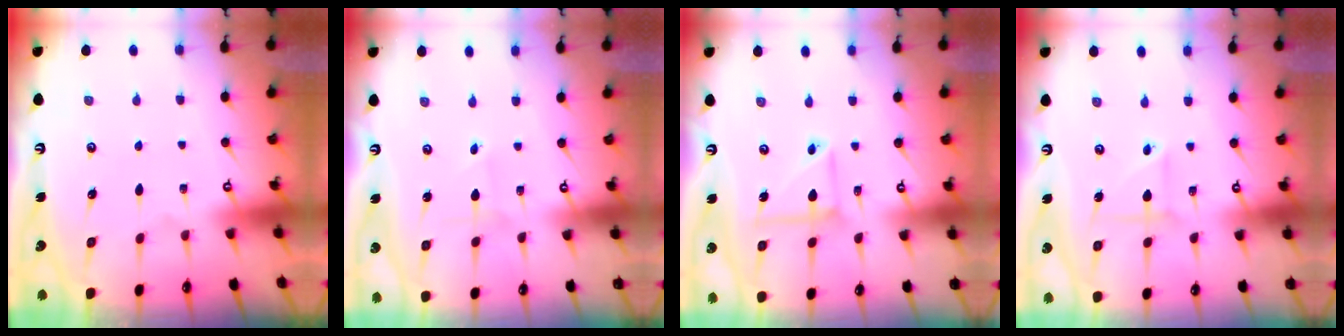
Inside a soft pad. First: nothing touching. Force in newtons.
{"total": 0.7, "press": 0.7, "slide": 0.0}
{"total": 7.6, "press": 7.6, "slide": 0.5}
{"total": 2.7, "press": 2.7, "slide": 0.3}